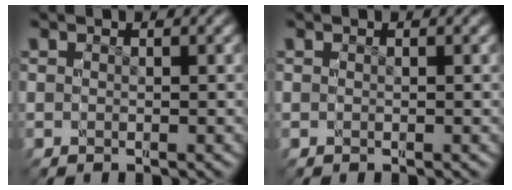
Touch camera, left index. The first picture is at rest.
{"total": 0.0}